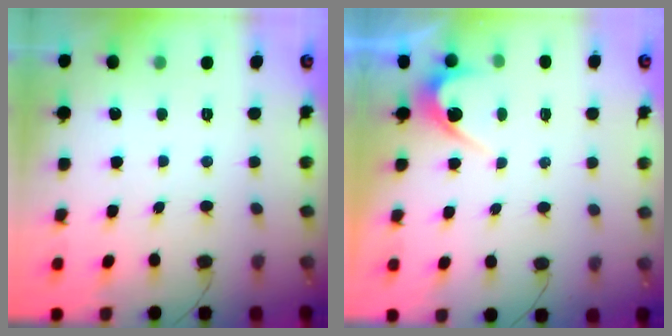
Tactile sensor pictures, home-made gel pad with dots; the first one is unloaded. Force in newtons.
{"total": 3.0, "press": 3.0, "slide": 0.2}